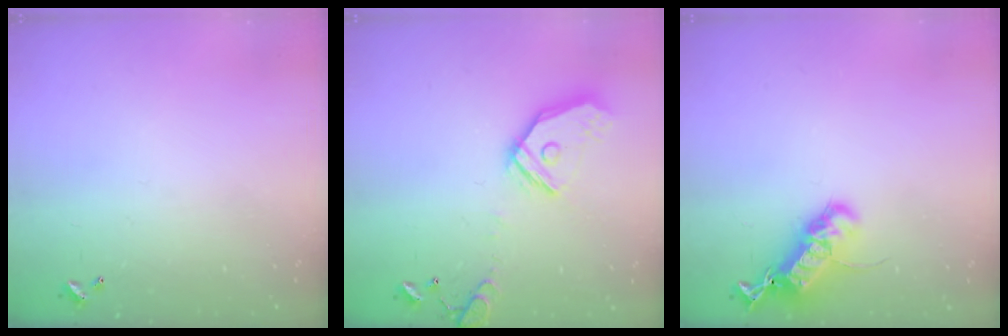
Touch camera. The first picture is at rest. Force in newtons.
{"total": 16.3, "press": 16.1, "slide": 2.4}
{"total": 18.4, "press": 18.4, "slide": 0.6}